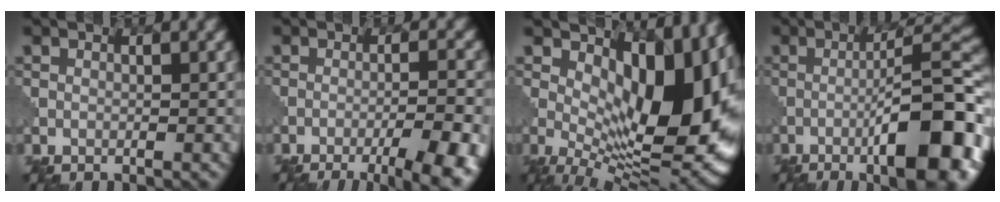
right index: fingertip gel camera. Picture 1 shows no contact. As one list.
[{"total": 10.5, "force": [-6.7, 3.1, 7.4], "torque": [-0.078, -0.006, -0.072]}, {"total": 14.1, "force": [2.3, 6.8, 12.1], "torque": [-0.137, -0.010, 0.043]}, {"total": 12.7, "force": [-4.8, 2.7, 11.4], "torque": [-0.152, 0.013, -0.071]}]